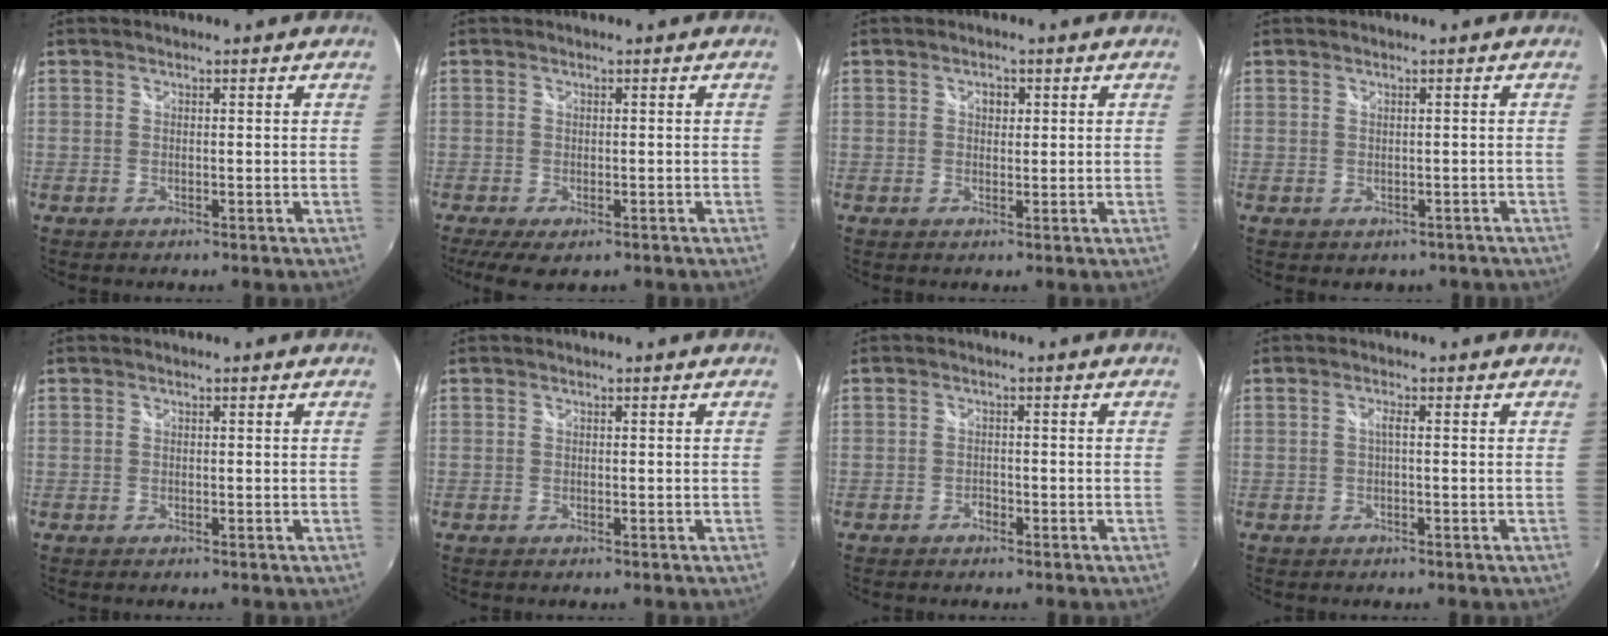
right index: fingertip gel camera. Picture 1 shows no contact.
{"total": 5.9, "force": [-3.6, 2.6, 3.9], "torque": [-0.083, -0.028, -0.056]}
{"total": 1.9, "force": [0.5, 1.4, 1.1], "torque": [-0.014, 0.005, 0.007]}
{"total": 1.8, "force": [-0.7, 1.5, 0.6], "torque": [-0.009, -0.001, -0.003]}
{"total": 0.0}
{"total": 0.0}
{"total": 1.2, "force": [-1.0, 0.7, 0.2], "torque": [-0.005, 0.000, -0.017]}
{"total": 1.1, "force": [-0.1, -0.1, 1.1], "torque": [-0.018, 0.003, -0.005]}